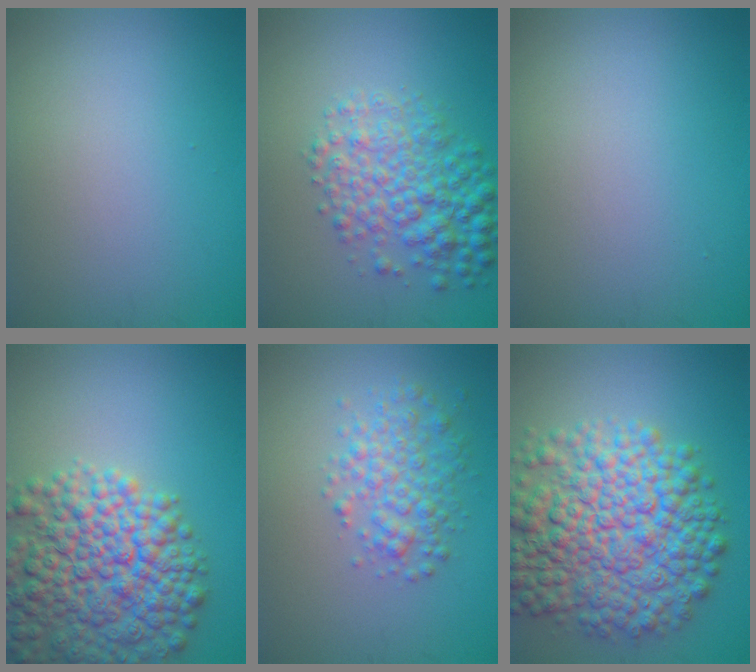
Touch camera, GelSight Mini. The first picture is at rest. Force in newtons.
{"total": 5.5, "press": 5.5, "slide": 0.1}
{"total": 0.0}
{"total": 10.3, "press": 10.3, "slide": 0.5}
{"total": 3.5, "press": 3.5, "slide": 0.1}
{"total": 11.7, "press": 11.7, "slide": 0.3}